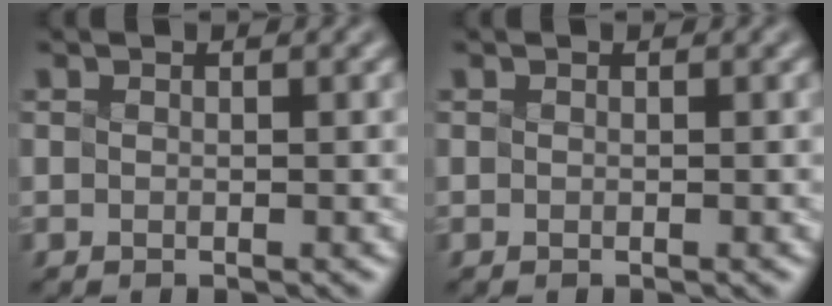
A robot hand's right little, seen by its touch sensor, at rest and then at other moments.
{"total": 0.0}